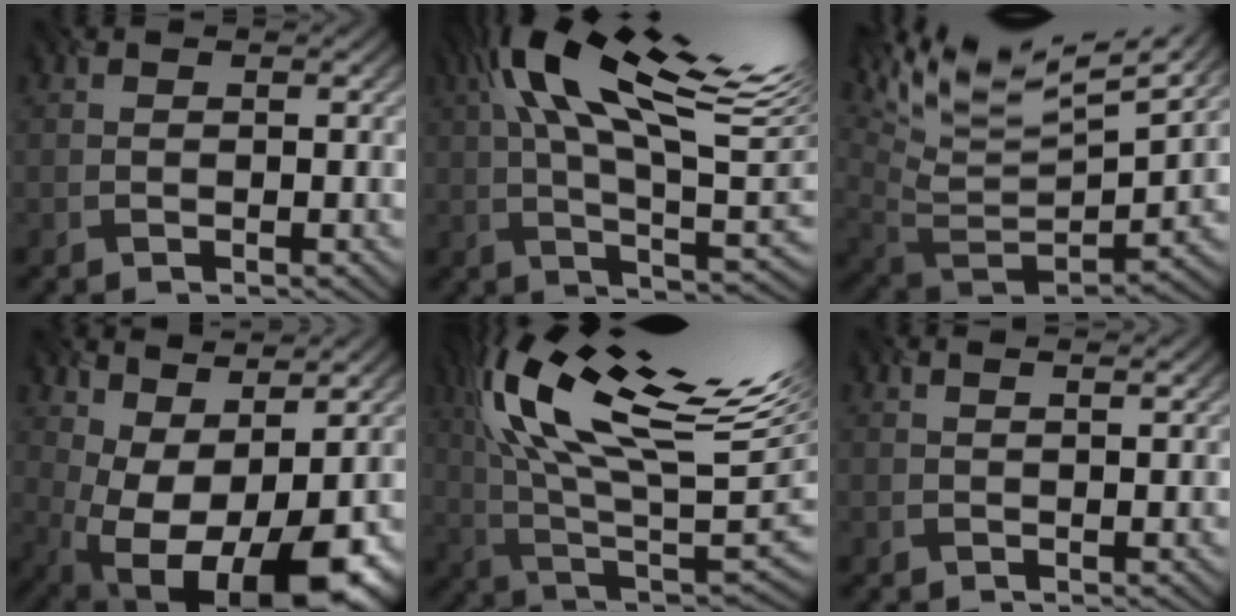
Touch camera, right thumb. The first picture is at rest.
{"total": 17.8, "force": [7.1, 5.4, 15.4], "torque": [-0.274, 0.043, 0.118]}
{"total": 13.1, "force": [9.3, 3.8, 8.4], "torque": [-0.214, 0.011, 0.160]}
{"total": 12.8, "force": [-0.3, 6.4, 11.1], "torque": [-0.173, -0.003, 0.034]}
{"total": 19.6, "force": [9.3, 6.1, 16.2], "torque": [-0.308, 0.041, 0.162]}
{"total": 1.4, "force": [1.4, 0.2, 0.4], "torque": [0.002, 0.013, 0.001]}